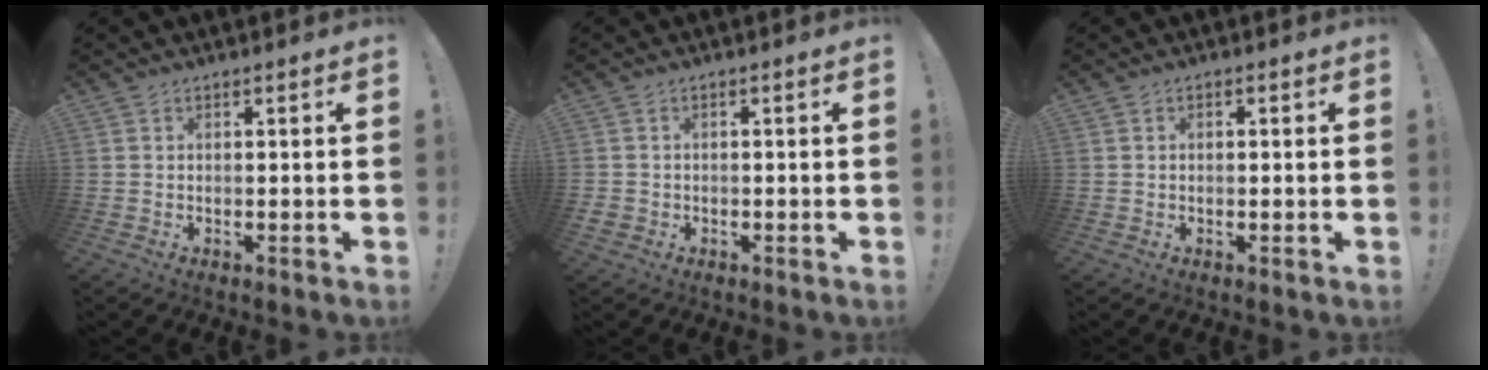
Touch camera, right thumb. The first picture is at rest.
{"total": 1.5, "force": [-0.4, 1.4, 0.5], "torque": [-0.007, 0.002, -0.007]}
{"total": 0.9, "force": [-0.4, 0.6, 0.5], "torque": [-0.018, 0.006, -0.006]}